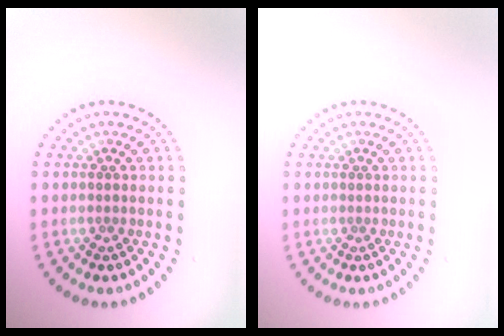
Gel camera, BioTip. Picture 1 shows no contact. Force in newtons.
{"total": 0.0}